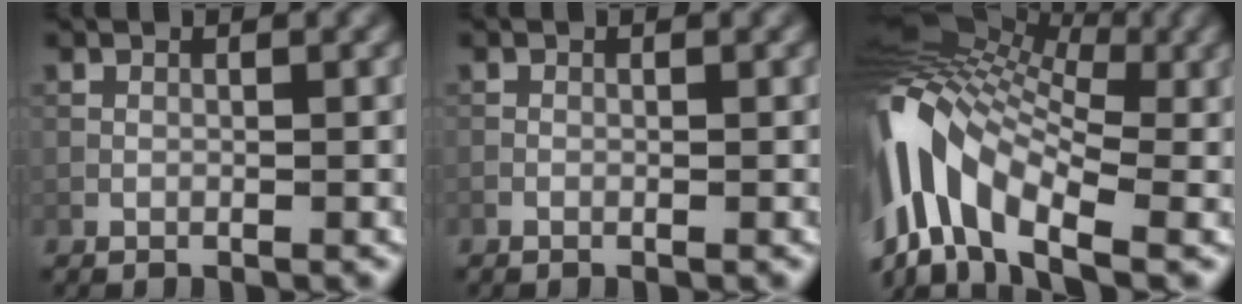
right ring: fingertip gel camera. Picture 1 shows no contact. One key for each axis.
{"total": 0.0}
{"total": 13.4, "fx": -1.4, "fy": 7.1, "fz": 11.2, "tx": -0.237, "ty": 0.026, "tz": -0.031}